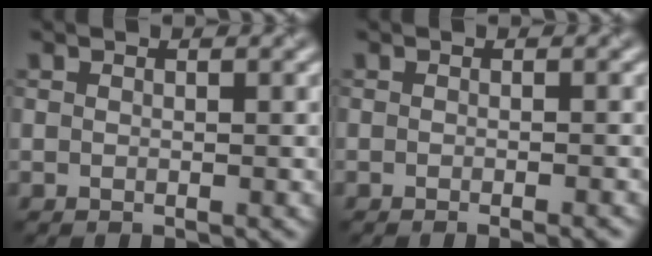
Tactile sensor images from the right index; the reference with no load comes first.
{"total": 1.2, "force": [-0.8, 0.2, 0.8], "torque": [-0.006, -0.002, -0.013]}